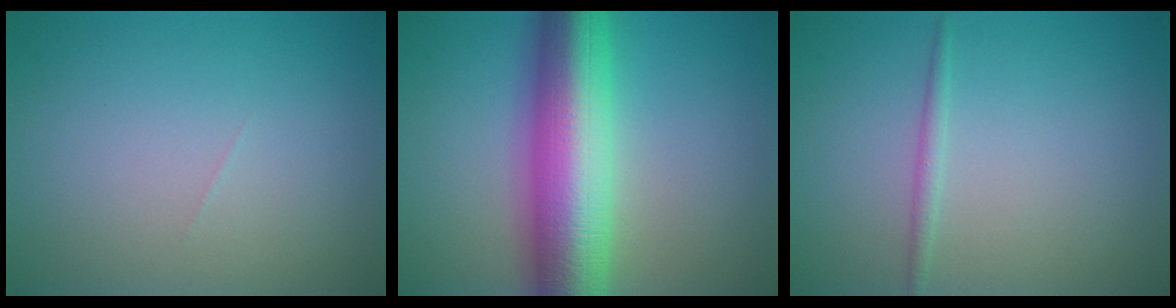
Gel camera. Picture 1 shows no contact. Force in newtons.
{"total": 12.0, "press": 12.0, "slide": 0.1}
{"total": 1.0, "press": 1.0, "slide": 0.0}